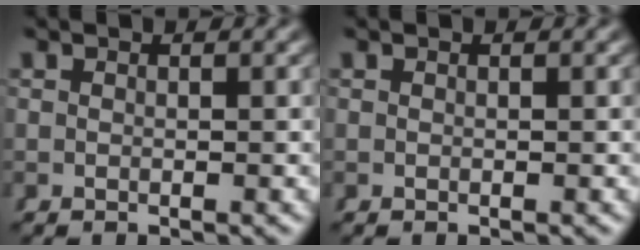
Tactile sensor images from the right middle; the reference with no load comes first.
{"total": 0.0}